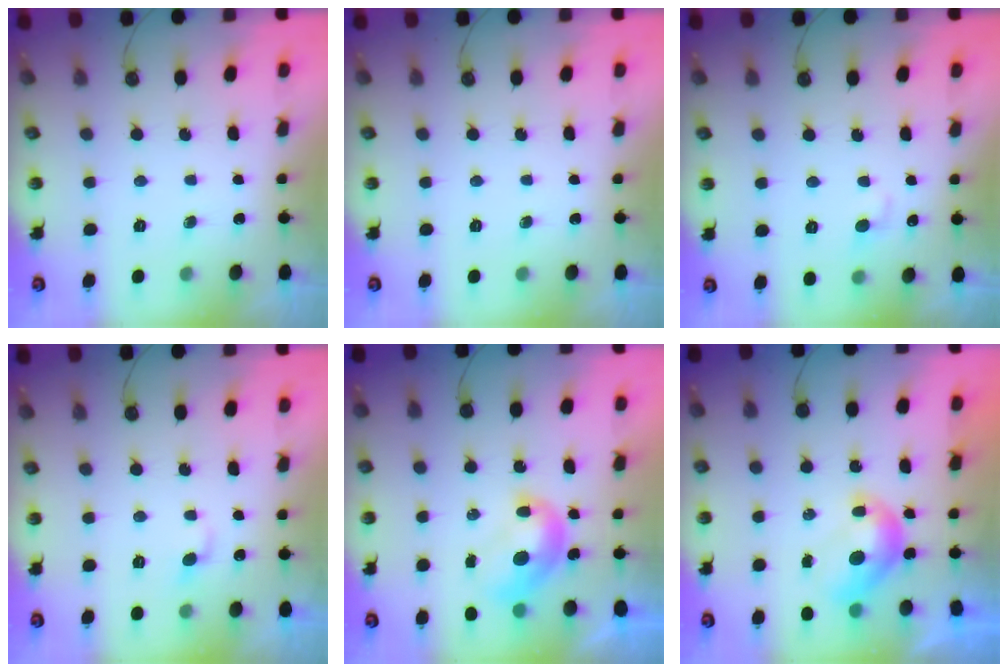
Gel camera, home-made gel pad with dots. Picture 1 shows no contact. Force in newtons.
{"total": 0.0}
{"total": 2.7, "press": 2.6, "slide": 0.5}
{"total": 1.8, "press": 1.7, "slide": 0.5}
{"total": 1.6, "press": 1.5, "slide": 0.1}
{"total": 0.0}